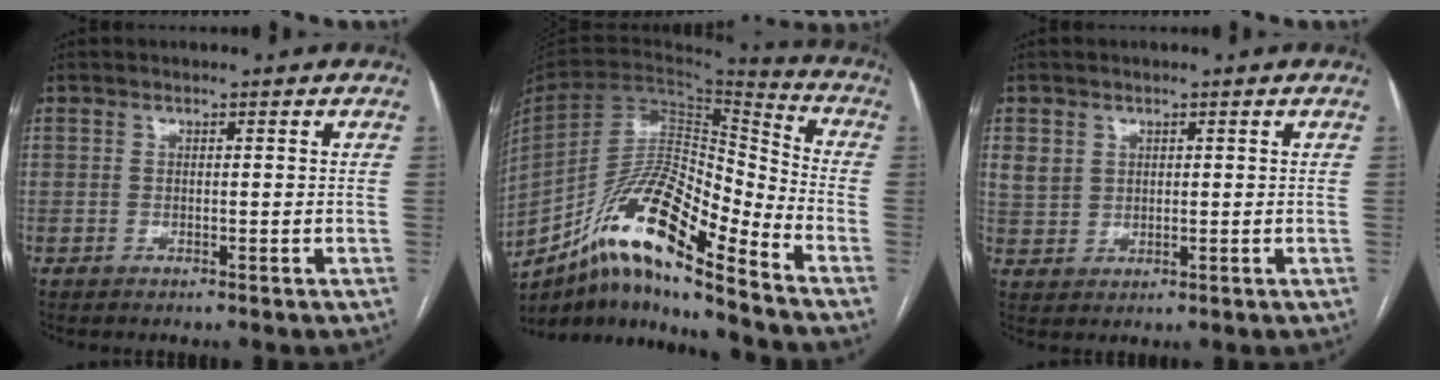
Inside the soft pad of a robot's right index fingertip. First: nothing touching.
{"total": 18.5, "force": [-12.9, 2.9, 12.9], "torque": [-0.250, 0.012, -0.233]}
{"total": 3.8, "force": [1.5, 3.2, 1.2], "torque": [-0.025, 0.007, 0.038]}